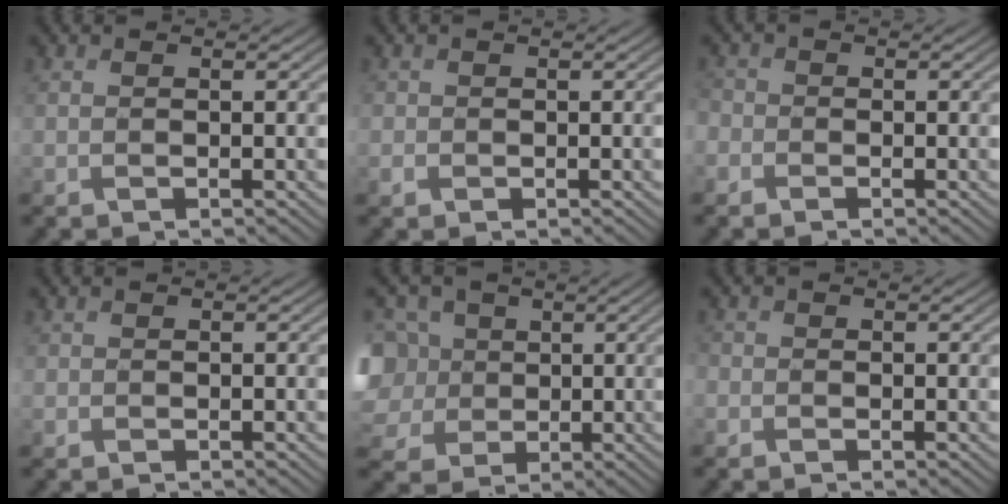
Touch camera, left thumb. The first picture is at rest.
{"total": 1.4, "force": [-0.3, 1.4, 0.2], "torque": [-0.003, -0.003, -0.011]}
{"total": 2.2, "force": [-1.0, 1.9, 0.5], "torque": [-0.015, -0.001, -0.032]}
{"total": 0.7, "force": [-0.2, 0.7, 0.0], "torque": [0.000, -0.004, -0.007]}
{"total": 11.4, "force": [1.4, 9.8, 5.8], "torque": [-0.208, 0.005, 0.010]}
{"total": 1.3, "force": [-0.6, 1.1, 0.2], "torque": [-0.002, -0.005, -0.017]}